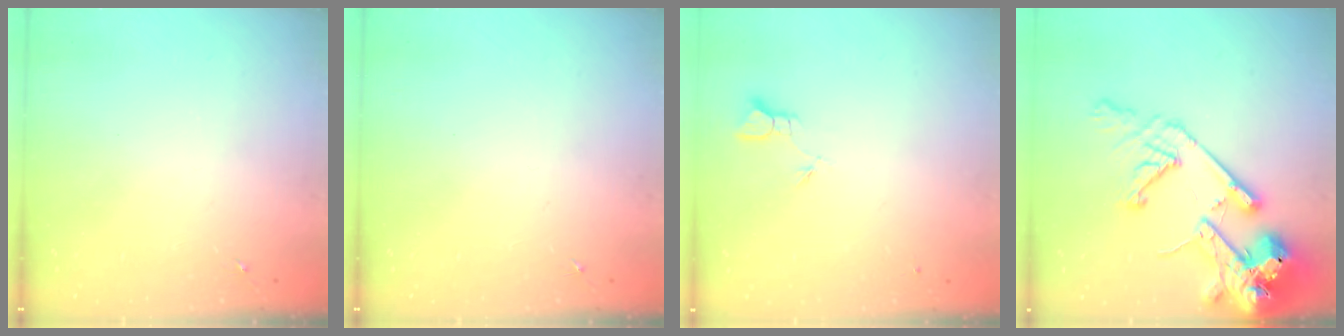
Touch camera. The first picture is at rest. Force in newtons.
{"total": 0.0}
{"total": 1.9, "press": 1.9, "slide": 0.1}
{"total": 20.3, "press": 20.1, "slide": 2.7}